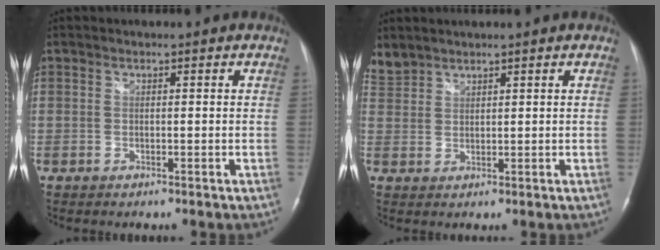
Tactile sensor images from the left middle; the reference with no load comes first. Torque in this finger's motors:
{"motor_torque": [-0.06, -0.06, -0.06, -0.01]}